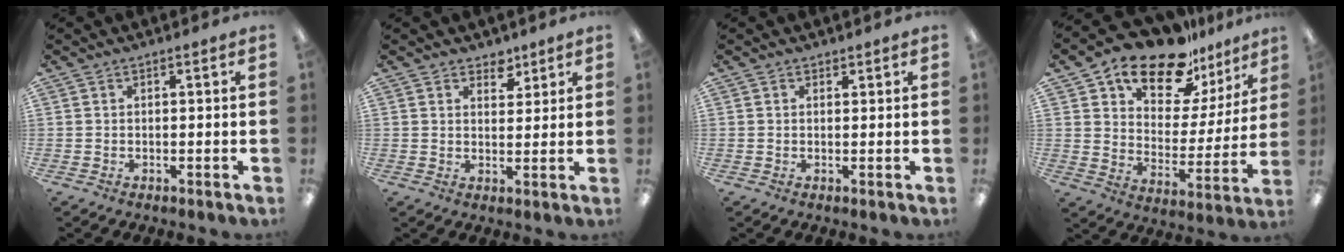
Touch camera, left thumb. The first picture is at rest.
{"total": 4.3, "force": [3.1, 2.9, 0.8], "torque": [-0.003, -0.016, 0.054]}
{"total": 1.0, "force": [0.7, 0.7, 0.0], "torque": [0.001, 0.003, 0.012]}
{"total": 19.0, "force": [14.8, 8.9, 7.9], "torque": [-0.137, -0.106, 0.259]}